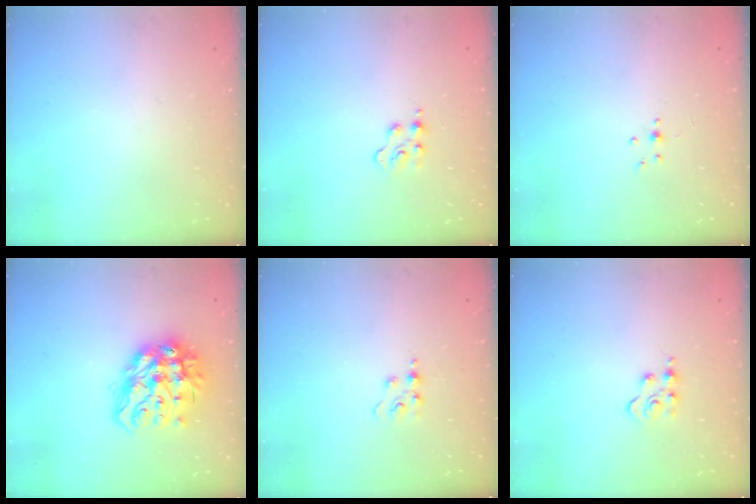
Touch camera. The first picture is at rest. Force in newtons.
{"total": 2.2, "press": 2.2, "slide": 0.5}
{"total": 2.5, "press": 2.3, "slide": 1.0}
{"total": 16.0, "press": 15.9, "slide": 2.0}
{"total": 4.1, "press": 4.1, "slide": 0.6}
{"total": 3.2, "press": 3.2, "slide": 0.4}